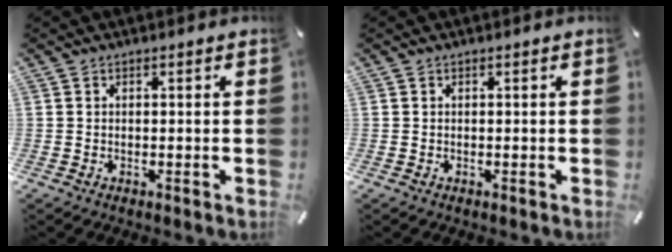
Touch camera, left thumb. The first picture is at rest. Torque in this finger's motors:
{"motor_torque": [0.00, 0.00, -0.04, 0.04, 0.00]}